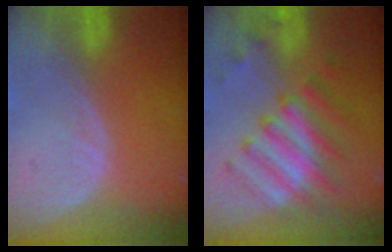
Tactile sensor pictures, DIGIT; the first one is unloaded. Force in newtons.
{"total": 8.2, "press": 8.1, "slide": 1.2}